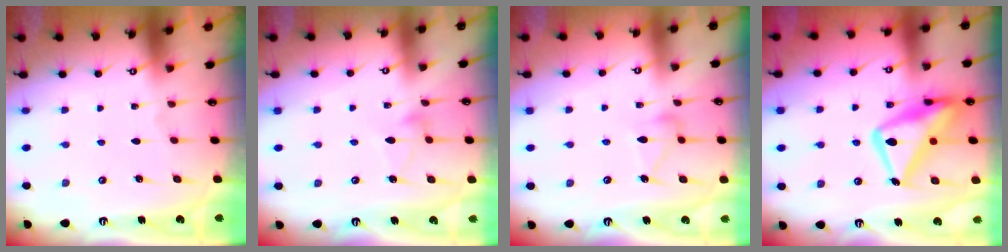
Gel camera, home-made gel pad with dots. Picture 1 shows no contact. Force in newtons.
{"total": 6.1, "press": 6.1, "slide": 0.4}
{"total": 9.0, "press": 9.0, "slide": 0.5}
{"total": 19.6, "press": 19.5, "slide": 1.6}